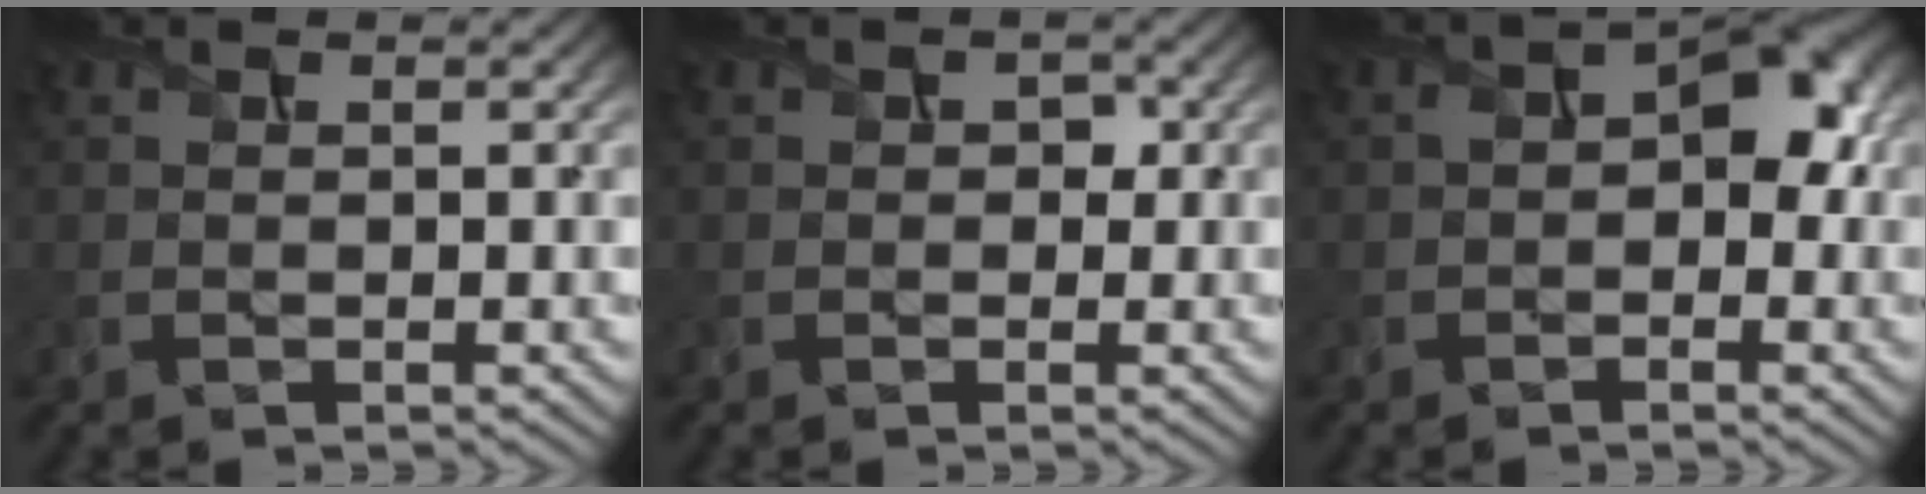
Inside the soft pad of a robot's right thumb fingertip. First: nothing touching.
{"total": 1.3, "force": [0.1, 1.1, 0.5], "torque": [-0.006, -0.004, -0.005]}
{"total": 5.7, "force": [-0.1, 3.6, 4.5], "torque": [-0.061, 0.009, -0.008]}